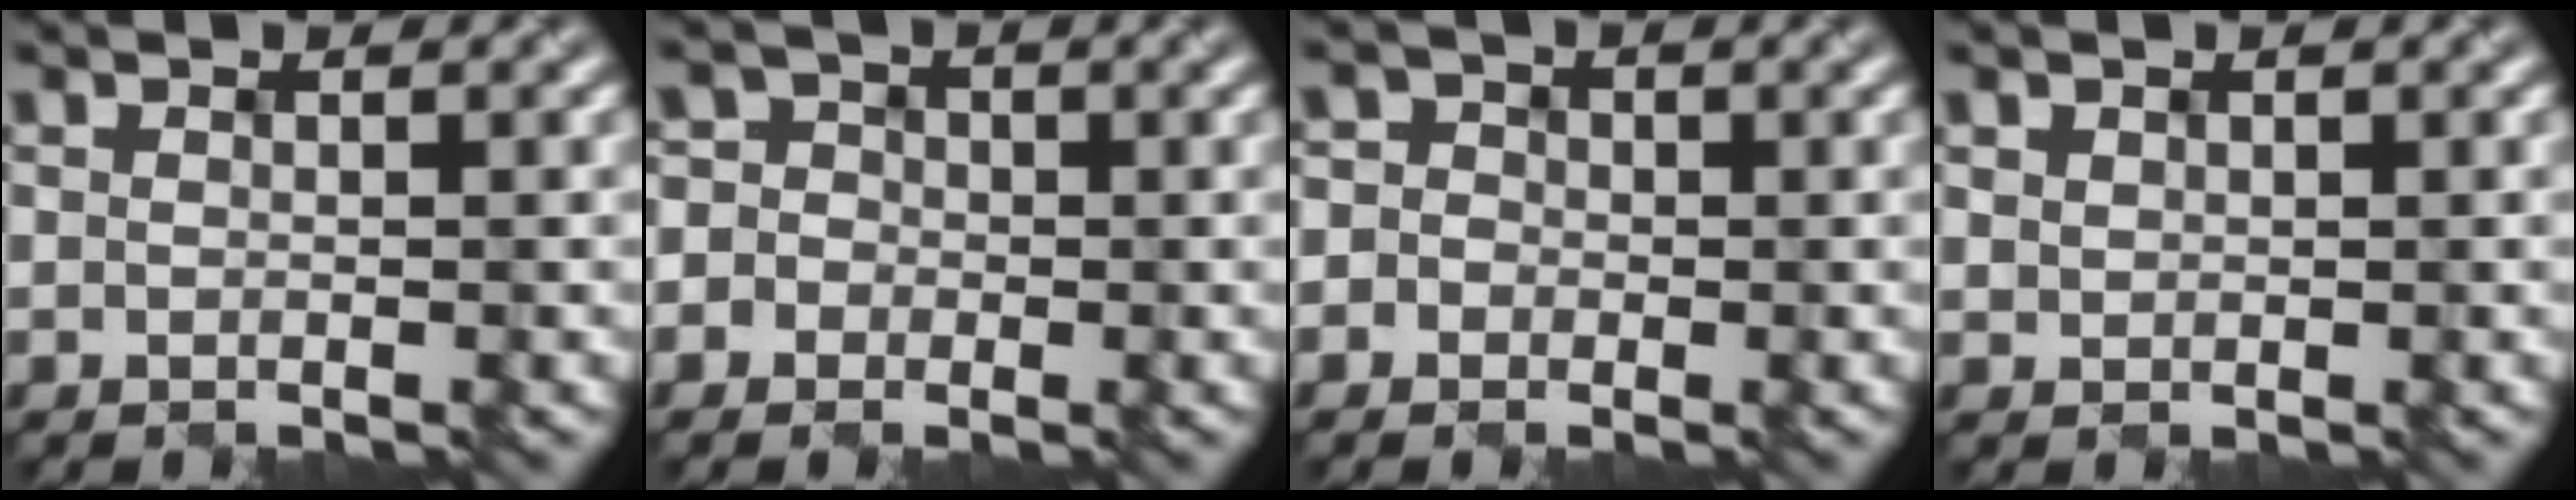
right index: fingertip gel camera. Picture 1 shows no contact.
{"total": 3.7, "force": [-0.2, 3.7, 0.5], "torque": [0.026, 0.029, -0.034]}
{"total": 2.8, "force": [-0.1, 2.7, 0.5], "torque": [0.017, 0.013, -0.026]}
{"total": 0.7, "force": [0.4, 0.5, 0.0], "torque": [-0.003, -0.001, 0.012]}